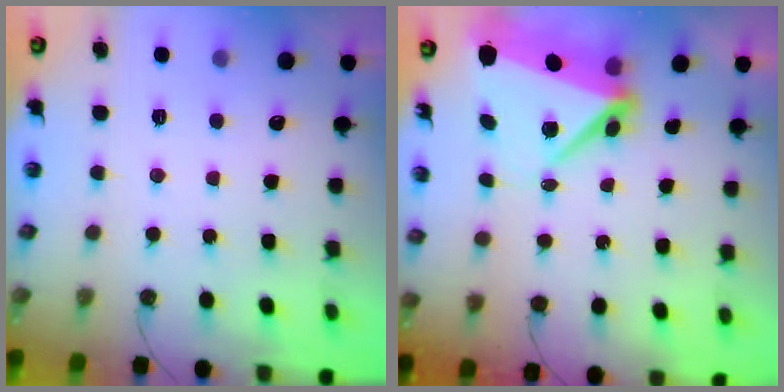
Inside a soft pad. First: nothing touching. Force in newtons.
{"total": 8.5, "press": 8.2, "slide": 2.0}